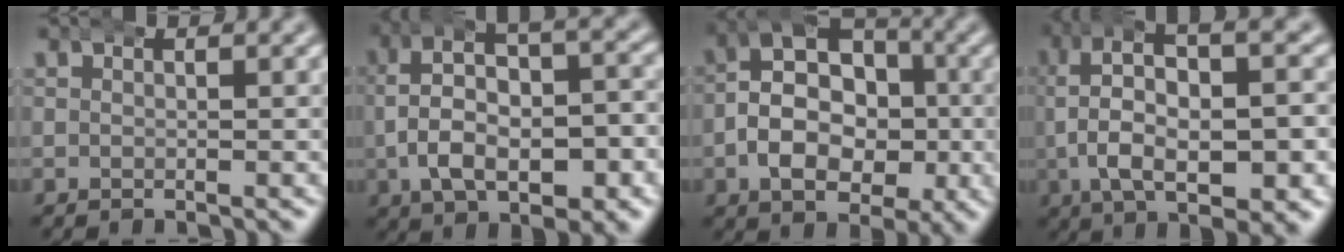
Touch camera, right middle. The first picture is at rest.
{"total": 7.5, "force": [0.2, 4.5, 6.1], "torque": [-0.095, -0.007, 0.005]}
{"total": 8.9, "force": [-0.7, 6.9, 5.6], "torque": [-0.086, -0.020, -0.016]}
{"total": 8.5, "force": [0.9, 4.0, 7.5], "torque": [-0.129, -0.007, 0.019]}